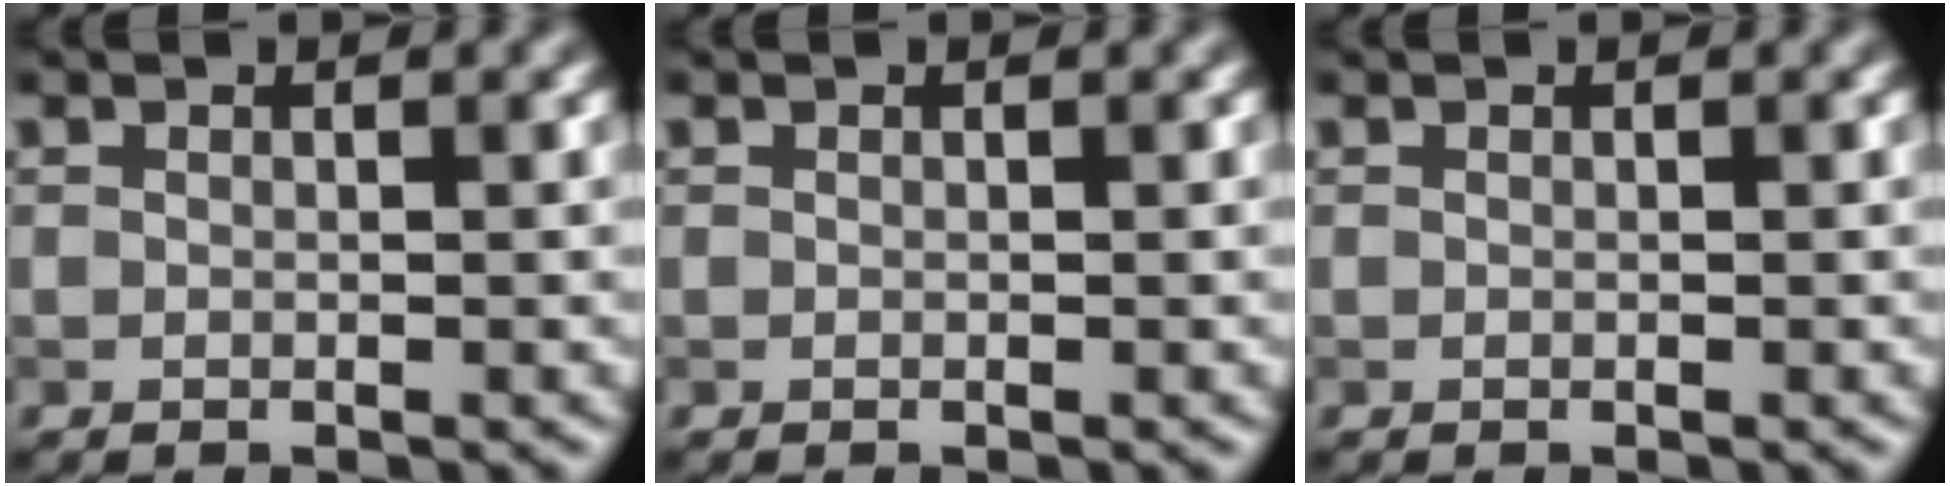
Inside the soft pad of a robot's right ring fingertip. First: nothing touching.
{"total": 0.0}
{"total": 0.0}